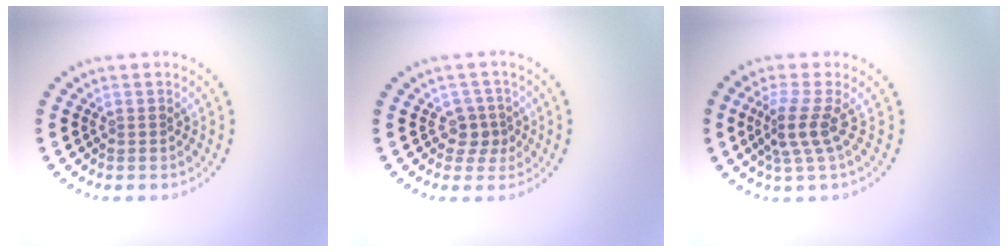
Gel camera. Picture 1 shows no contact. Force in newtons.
{"total": 2.0, "press": 1.6, "slide": 1.2}
{"total": 2.9, "press": 2.1, "slide": 2.0}